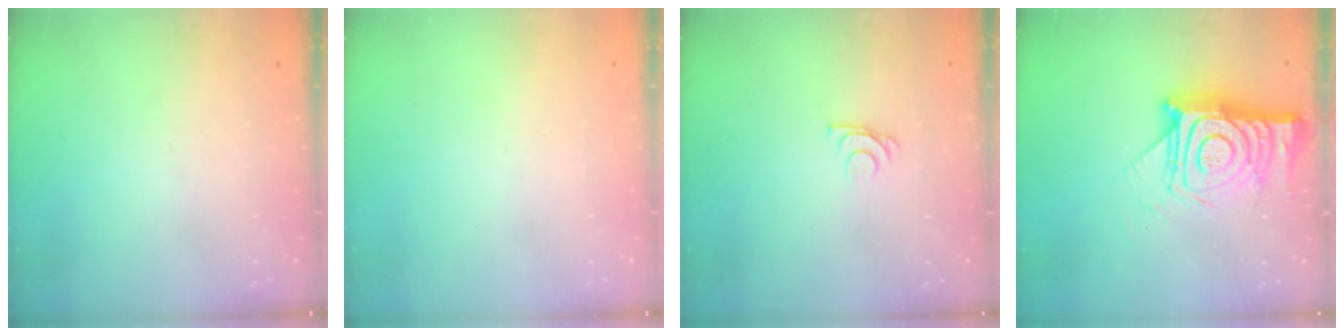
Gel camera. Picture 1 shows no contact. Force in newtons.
{"total": 1.5, "press": 1.5, "slide": 0.1}
{"total": 6.1, "press": 6.0, "slide": 0.7}
{"total": 18.4, "press": 18.4, "slide": 1.5}